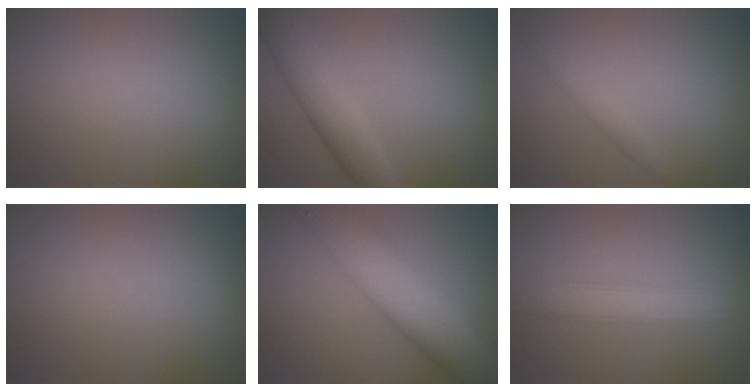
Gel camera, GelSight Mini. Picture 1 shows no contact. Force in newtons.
{"total": 4.5, "press": 4.5, "slide": 0.1}
{"total": 1.6, "press": 1.6, "slide": 0.1}
{"total": 0.5, "press": 0.5, "slide": 0.0}
{"total": 9.8, "press": 9.8, "slide": 0.1}
{"total": 3.2, "press": 3.2, "slide": 0.1}